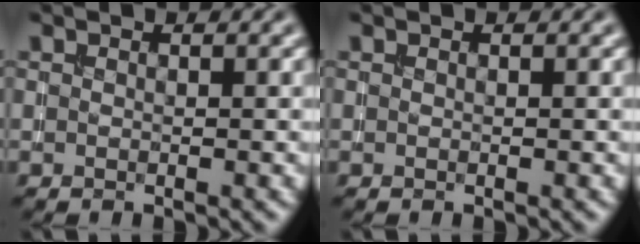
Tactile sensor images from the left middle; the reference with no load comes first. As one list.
[{"total": 0.0}]